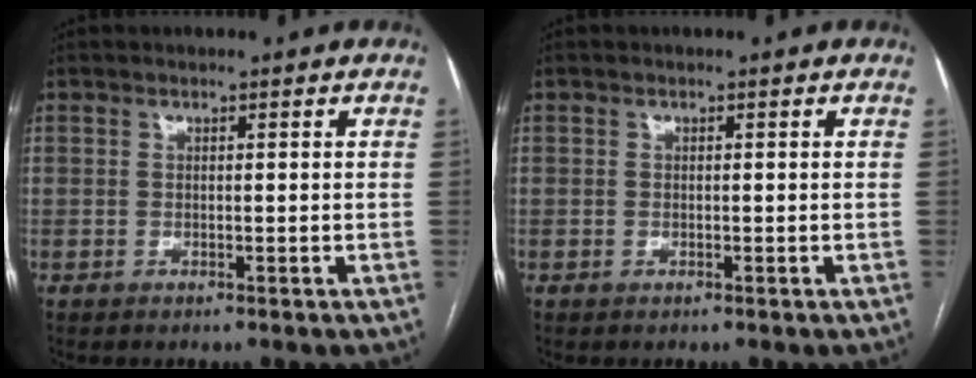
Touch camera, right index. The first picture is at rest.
{"total": 0.0}